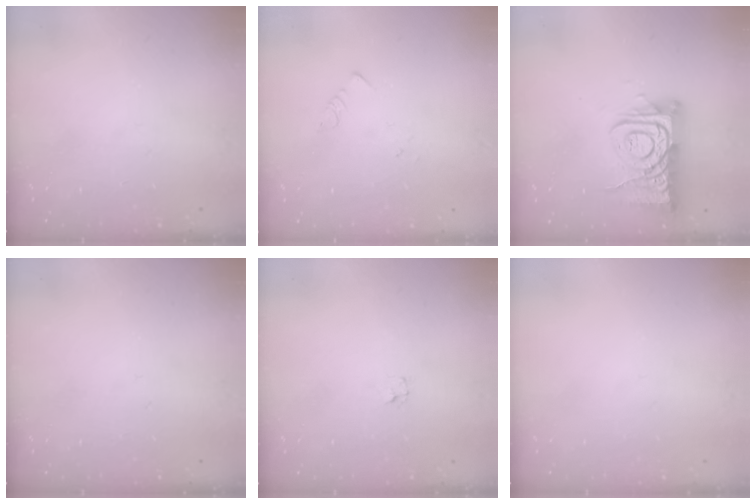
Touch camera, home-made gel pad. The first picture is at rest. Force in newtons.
{"total": 1.3, "press": 1.2, "slide": 0.1}
{"total": 14.2, "press": 14.1, "slide": 1.5}
{"total": 0.0}
{"total": 1.2, "press": 1.2, "slide": 0.1}
{"total": 0.0}